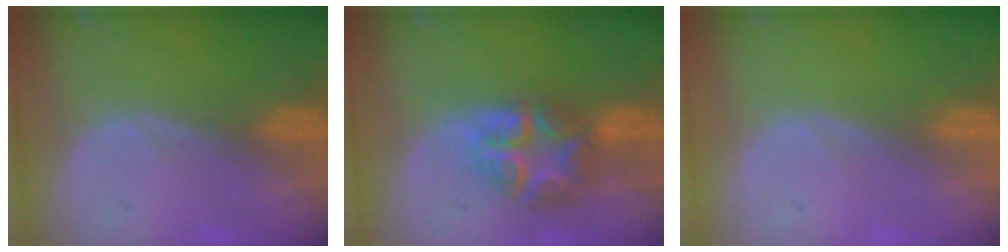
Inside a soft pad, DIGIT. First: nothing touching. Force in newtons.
{"total": 7.9, "press": 6.8, "slide": 4.0}
{"total": 0.0}